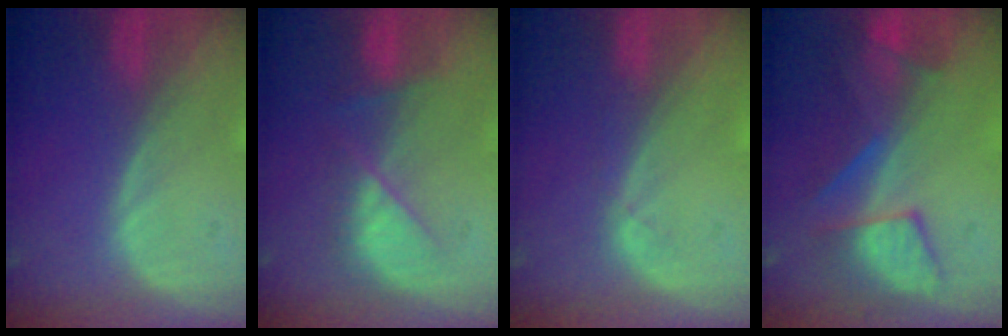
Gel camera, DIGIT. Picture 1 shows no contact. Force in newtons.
{"total": 5.4, "press": 5.4, "slide": 0.5}
{"total": 1.4, "press": 1.3, "slide": 0.5}
{"total": 8.1, "press": 7.6, "slide": 2.7}